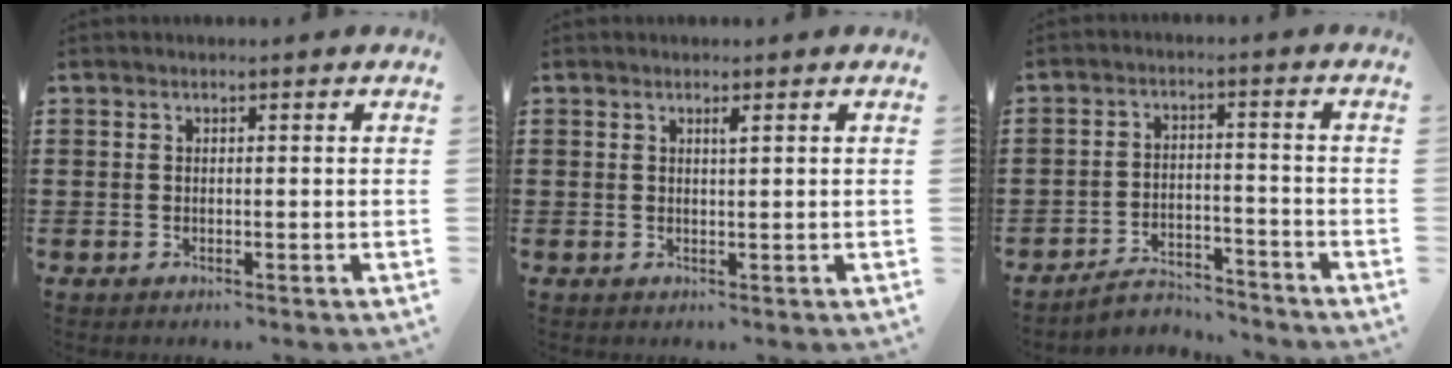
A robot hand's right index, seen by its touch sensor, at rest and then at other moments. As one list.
[{"total": 0.9, "force": [0.5, 0.0, 0.8], "torque": [-0.015, -0.003, 0.009]}, {"total": 4.4, "force": [-4.2, 1.0, 0.8], "torque": [-0.016, 0.011, -0.086]}]